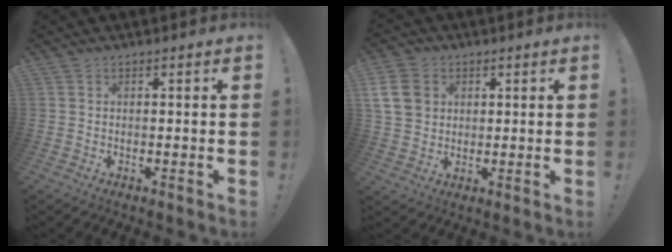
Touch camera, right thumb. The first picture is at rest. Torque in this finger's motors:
{"motor_torque": [0.03, 0.03, 0.03, 0.01, 0.00]}